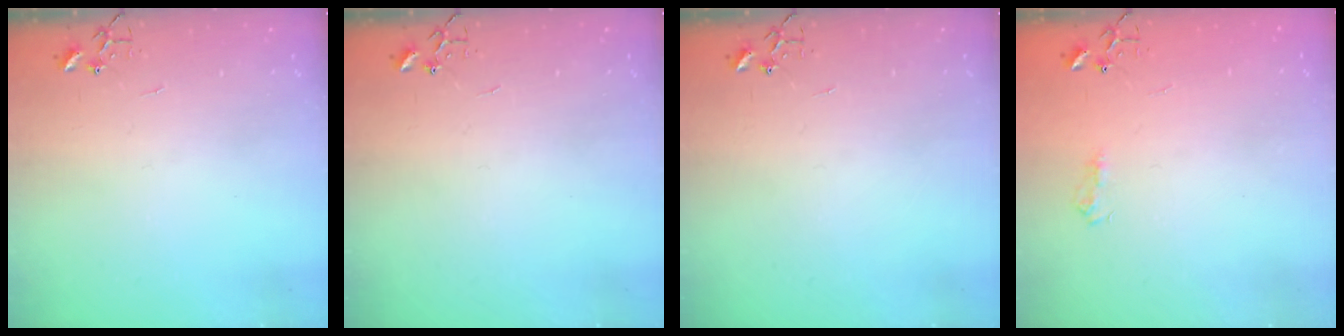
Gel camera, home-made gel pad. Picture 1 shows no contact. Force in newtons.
{"total": 0.0}
{"total": 0.0}
{"total": 7.3, "press": 7.2, "slide": 0.8}